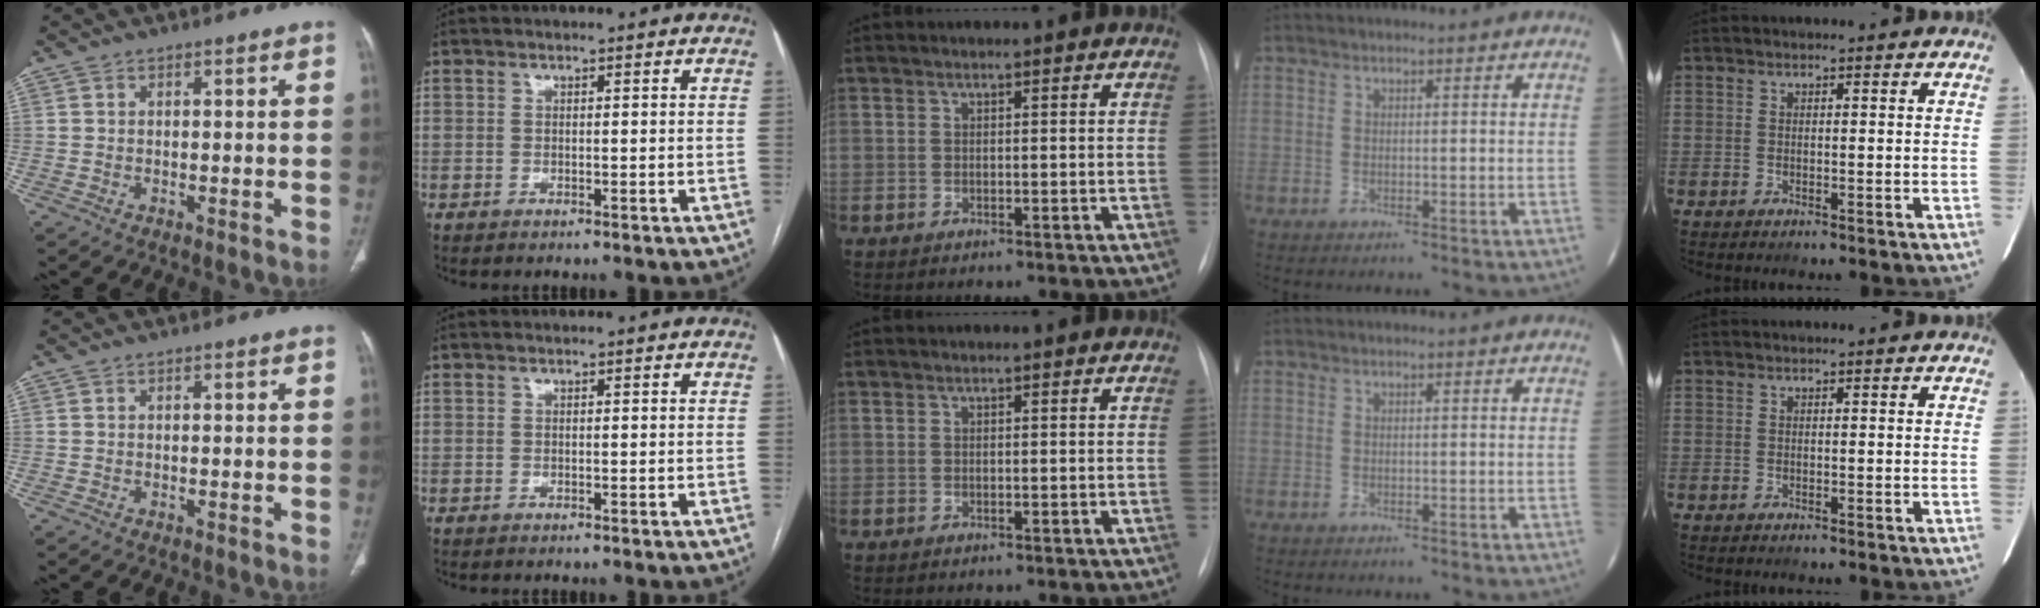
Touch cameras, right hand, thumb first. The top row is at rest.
{}